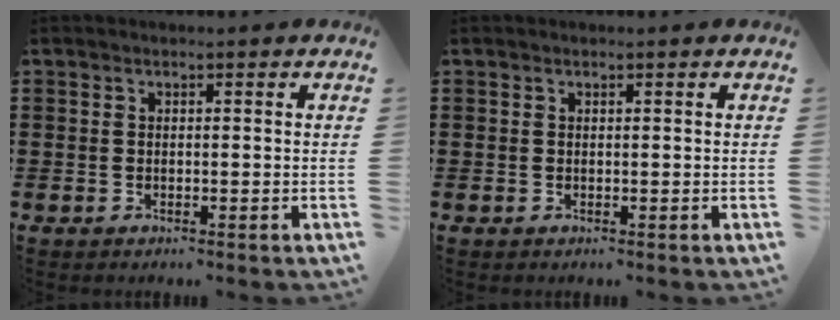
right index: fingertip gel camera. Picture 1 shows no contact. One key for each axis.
{"total": 0.0}